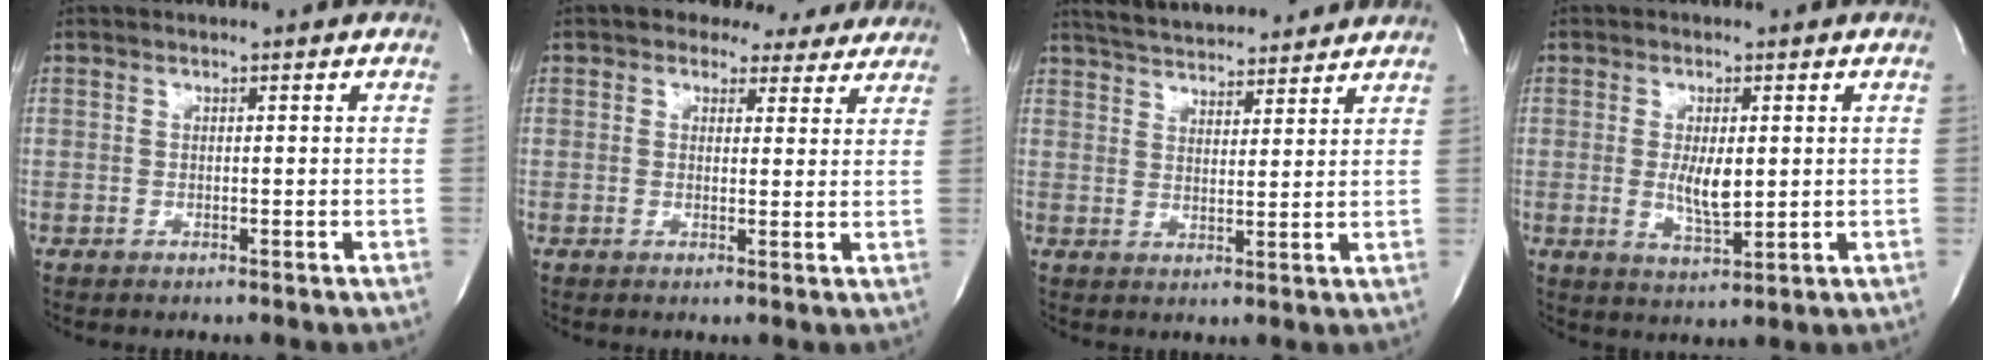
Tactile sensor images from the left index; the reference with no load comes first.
{"total": 7.3, "force": [6.0, 3.9, 1.7], "torque": [-0.006, 0.013, 0.058]}
{"total": 13.5, "force": [12.5, 2.5, 4.5], "torque": [-0.075, 0.021, 0.184]}
{"total": 4.8, "force": [0.0, 1.5, 4.5], "torque": [-0.086, -0.015, 0.005]}